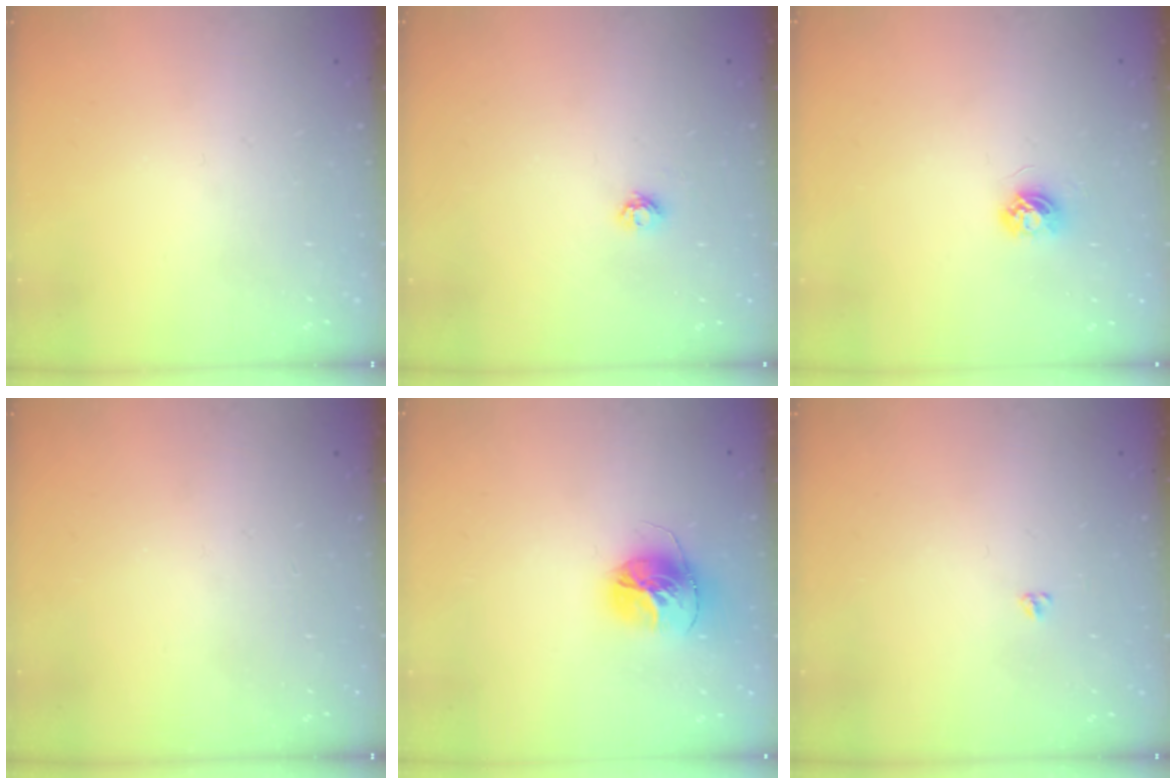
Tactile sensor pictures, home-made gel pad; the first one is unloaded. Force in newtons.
{"total": 3.8, "press": 3.8, "slide": 0.5}
{"total": 4.2, "press": 4.2, "slide": 0.4}
{"total": 0.0}
{"total": 14.3, "press": 14.3, "slide": 1.5}
{"total": 3.1, "press": 3.0, "slide": 0.4}